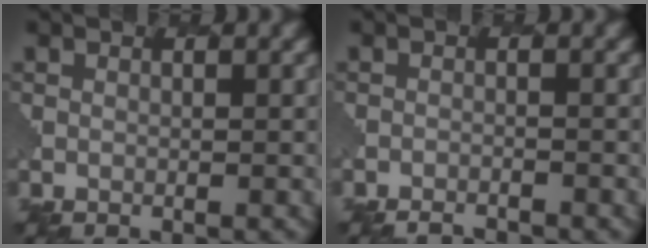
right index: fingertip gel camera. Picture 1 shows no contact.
{"total": 2.6, "force": [-2.6, 0.5, 0.2], "torque": [0.005, 0.003, -0.036]}